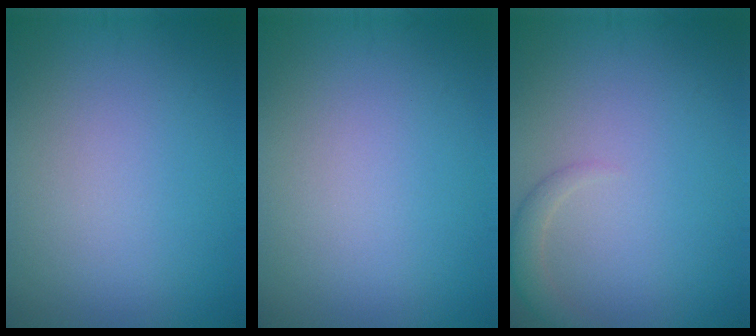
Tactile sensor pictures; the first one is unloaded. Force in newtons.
{"total": 0.0}
{"total": 1.6, "press": 1.6, "slide": 0.0}